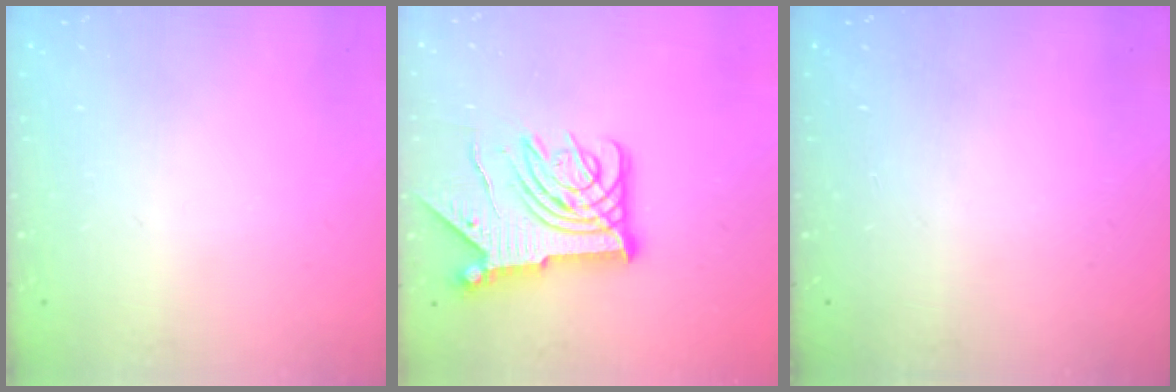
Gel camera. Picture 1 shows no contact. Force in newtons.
{"total": 16.1, "press": 16.0, "slide": 1.8}
{"total": 0.0}